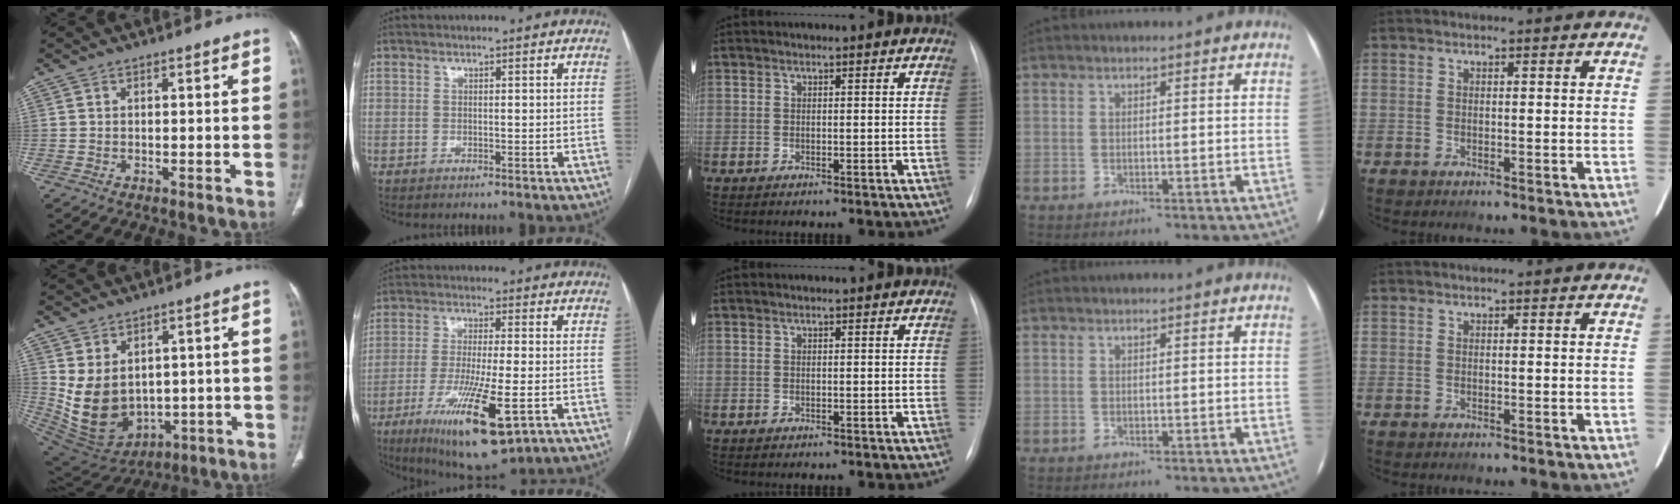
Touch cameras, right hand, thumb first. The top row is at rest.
{"thumb": {"total": 12.3, "force": [1.2, 9.1, 8.2], "torque": [-0.133, -0.015, 0.066]}, "index": {"total": 15.4, "force": [-6.7, 2.7, 13.6], "torque": [-0.243, -0.038, -0.103]}}